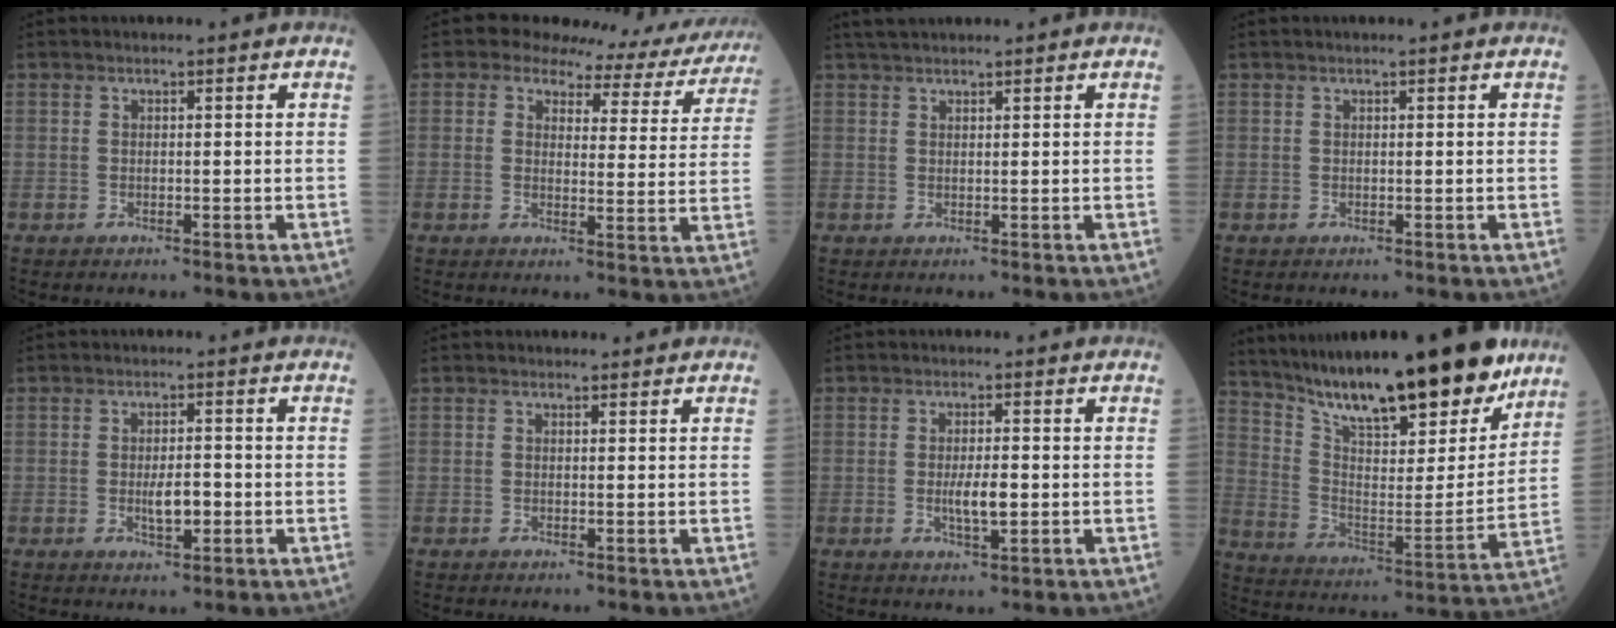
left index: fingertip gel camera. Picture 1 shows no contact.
{"total": 11.4, "force": [10.5, 4.0, 1.8], "torque": [-0.001, -0.016, 0.094]}
{"total": 3.6, "force": [3.2, 0.2, 1.5], "torque": [-0.024, 0.031, 0.058]}
{"total": 0.9, "force": [0.7, -0.1, 0.5], "torque": [-0.010, 0.011, 0.014]}
{"total": 3.5, "force": [-0.7, 1.1, 3.3], "torque": [-0.061, -0.001, -0.009]}
{"total": 0.9, "force": [0.9, 0.3, 0.0], "torque": [-0.011, -0.003, 0.010]}
{"total": 3.6, "force": [-0.4, 0.8, 3.5], "torque": [-0.067, -0.003, -0.005]}
{"total": 24.4, "force": [19.6, 4.6, 13.9], "torque": [-0.229, -0.022, 0.306]}